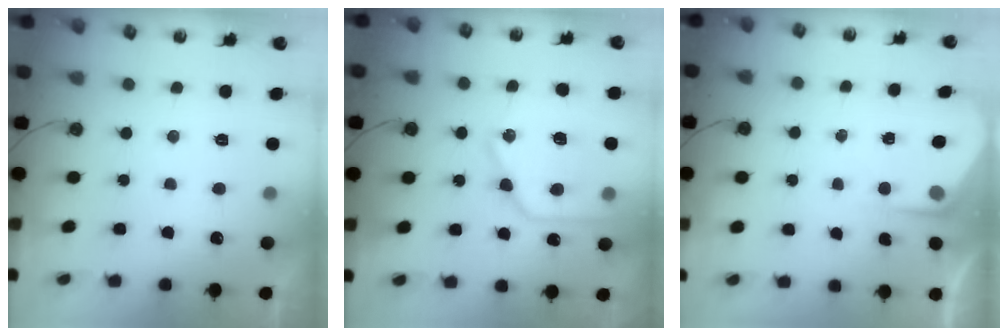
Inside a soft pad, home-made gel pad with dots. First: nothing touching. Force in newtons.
{"total": 18.3, "press": 18.3, "slide": 1.4}
{"total": 2.5, "press": 2.5, "slide": 0.4}